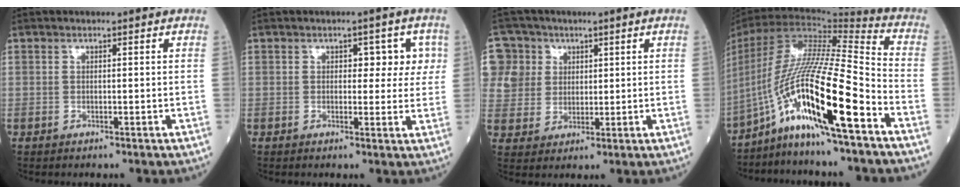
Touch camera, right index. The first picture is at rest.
{"total": 4.5, "force": [1.3, 2.8, 3.3], "torque": [-0.022, 0.014, 0.013]}
{"total": 9.8, "force": [3.7, 9.1, 0.9], "torque": [-0.029, 0.029, 0.079]}
{"total": 19.2, "force": [-9.3, 0.6, 16.8], "torque": [-0.337, -0.007, -0.172]}